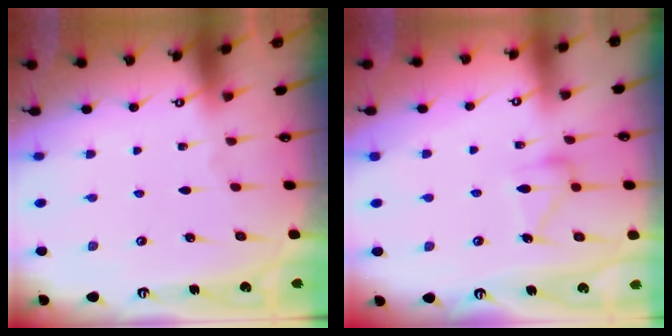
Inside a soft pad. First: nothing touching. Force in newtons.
{"total": 12.4, "press": 12.4, "slide": 0.6}